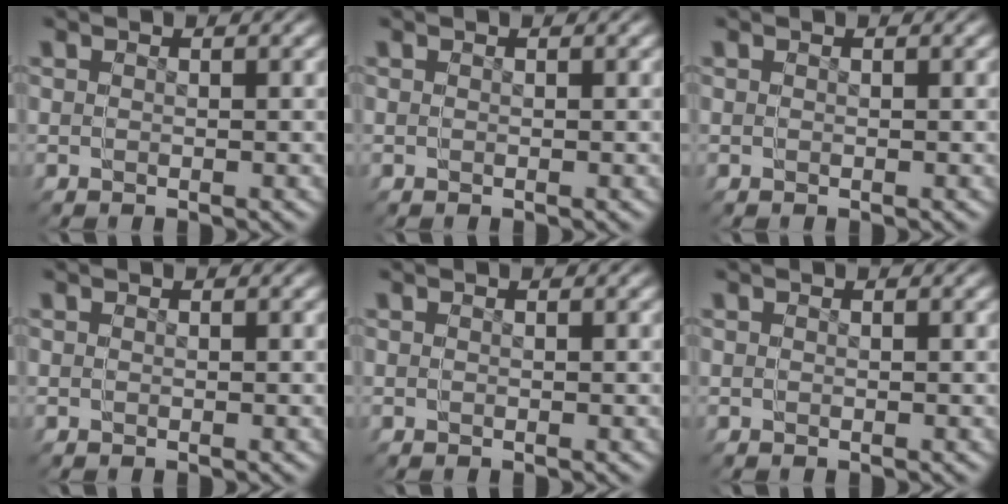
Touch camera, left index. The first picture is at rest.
{"total": 0.0}
{"total": 0.0}
{"total": 0.0}
{"total": 0.0}
{"total": 0.0}